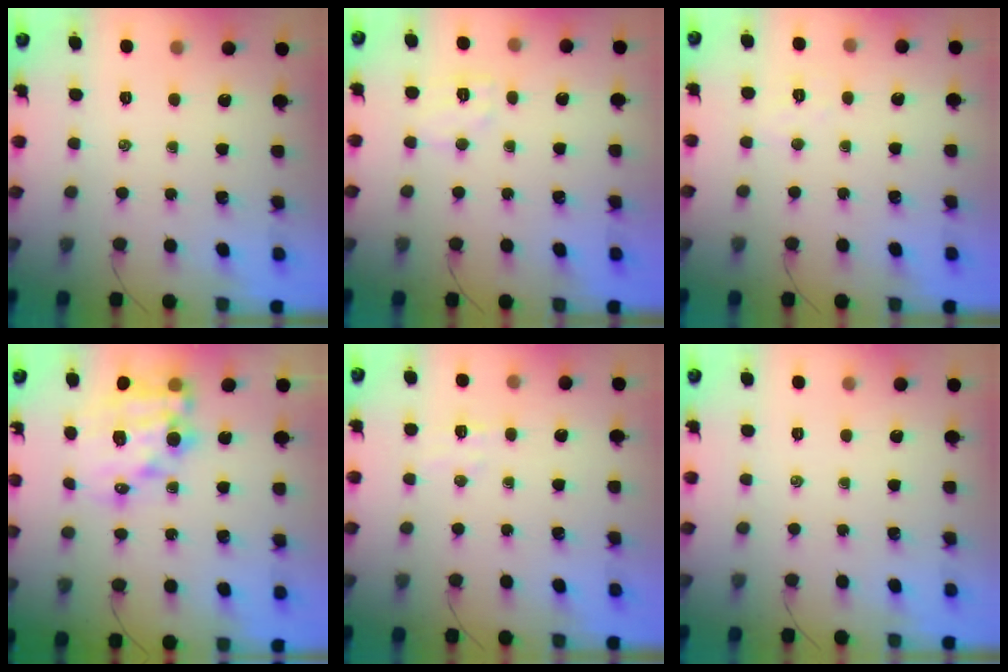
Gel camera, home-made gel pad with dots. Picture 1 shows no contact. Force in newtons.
{"total": 6.7, "press": 6.6, "slide": 1.1}
{"total": 3.7, "press": 3.6, "slide": 0.8}
{"total": 13.3, "press": 12.9, "slide": 3.2}
{"total": 4.5, "press": 4.3, "slide": 1.2}
{"total": 0.0}